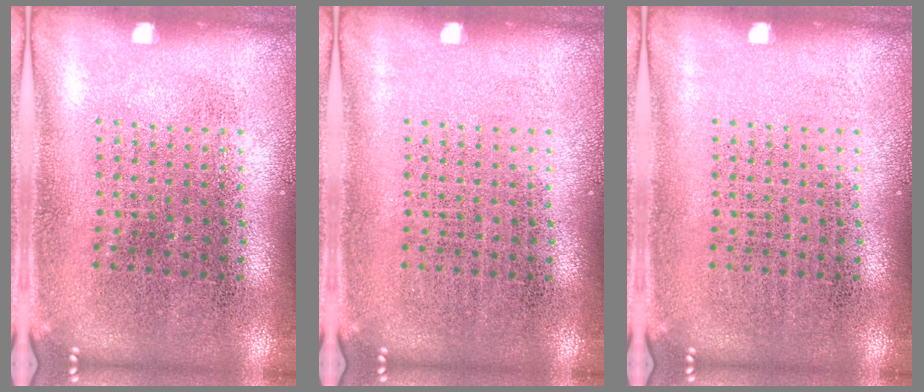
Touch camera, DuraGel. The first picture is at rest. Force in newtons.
{"total": 0.0}
{"total": 0.0}